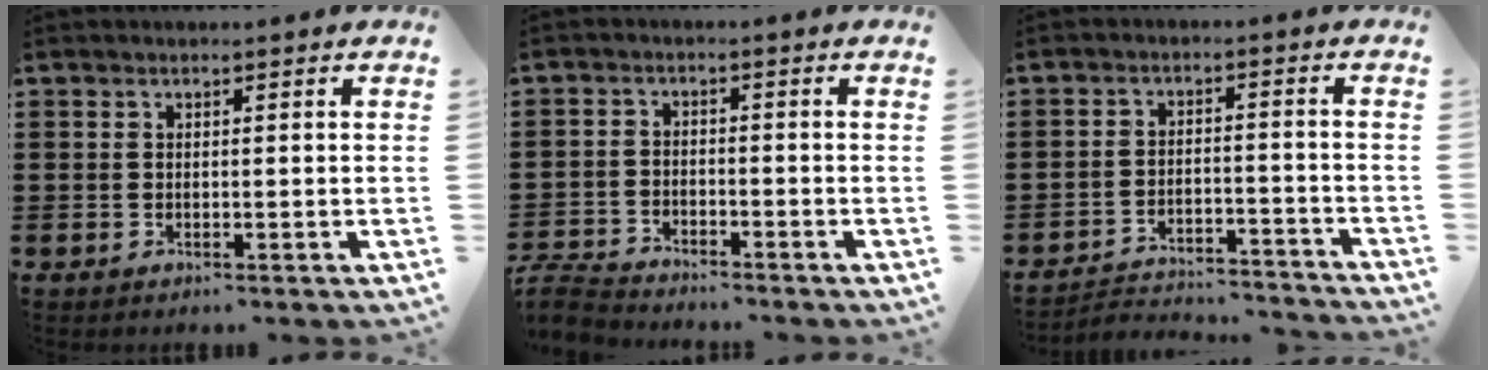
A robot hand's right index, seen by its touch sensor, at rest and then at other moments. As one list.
[{"total": 3.7, "force": [-3.6, 0.6, 0.5], "torque": [-0.026, -0.003, -0.080]}, {"total": 3.5, "force": [-3.5, 0.3, 0.6], "torque": [-0.017, 0.003, -0.074]}]